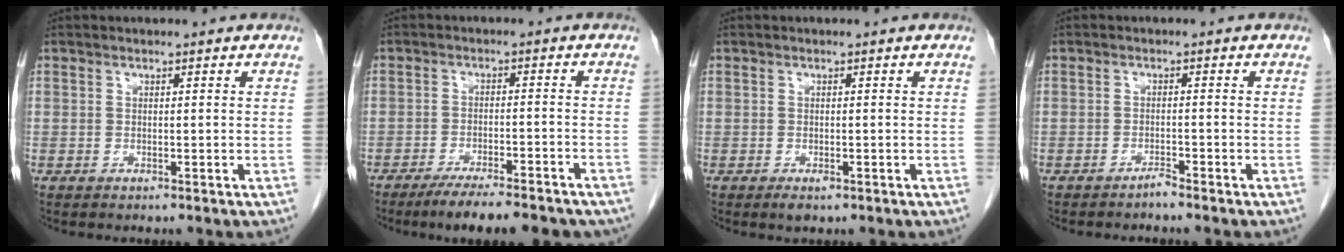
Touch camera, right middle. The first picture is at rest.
{"total": 12.5, "force": [-10.5, 2.3, 6.5], "torque": [-0.085, -0.007, -0.145]}
{"total": 1.4, "force": [-0.8, 0.6, 1.0], "torque": [-0.014, -0.001, -0.007]}
{"total": 1.2, "force": [-1.2, -0.1, 0.3], "torque": [-0.003, 0.001, -0.020]}